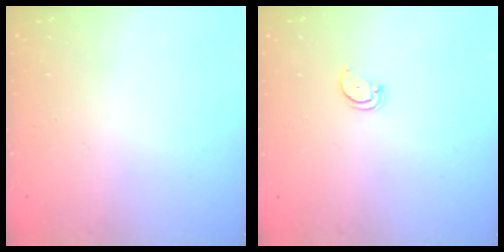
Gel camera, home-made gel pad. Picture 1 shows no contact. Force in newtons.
{"total": 2.7, "press": 2.7, "slide": 0.2}